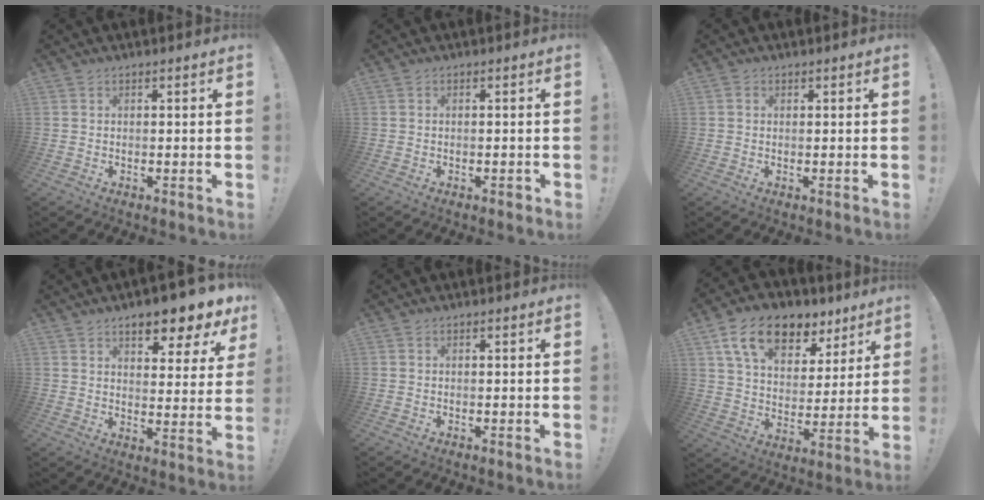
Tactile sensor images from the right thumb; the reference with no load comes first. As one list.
[{"total": 1.0, "force": [-0.5, 0.5, 0.7], "torque": [-0.007, 0.004, -0.008]}, {"total": 1.0, "force": [0.7, 0.7, 0.3], "torque": [0.002, 0.000, 0.011]}, {"total": 9.6, "force": [7.0, 2.7, 5.9], "torque": [-0.075, -0.054, 0.117]}, {"total": 0.0}, {"total": 16.7, "force": [10.3, 9.6, 9.0], "torque": [-0.160, -0.050, 0.187]}]